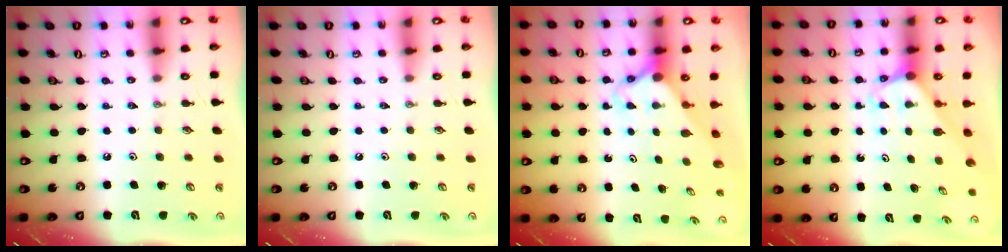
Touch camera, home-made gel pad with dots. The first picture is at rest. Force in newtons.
{"total": 0.0}
{"total": 3.0, "press": 3.0, "slide": 0.2}
{"total": 2.0, "press": 2.0, "slide": 0.1}